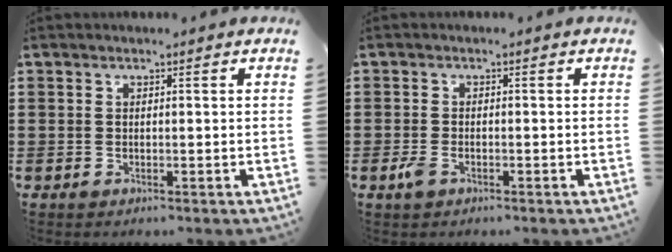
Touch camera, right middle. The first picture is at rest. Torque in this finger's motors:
{"motor_torque": [0.58, -0.25, 0.03, 0.05]}